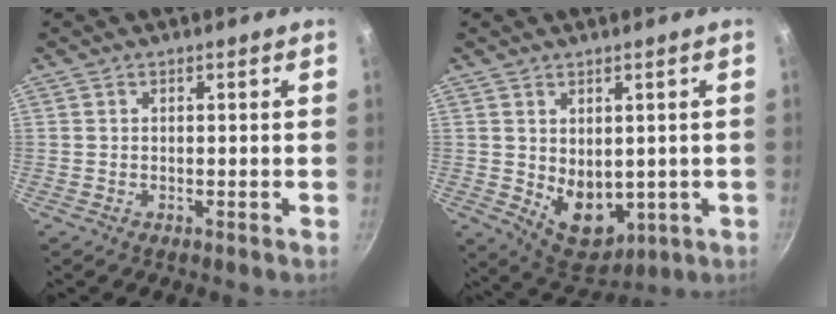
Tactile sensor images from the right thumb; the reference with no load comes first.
{"total": 9.4, "force": [0.0, 6.6, 6.7], "torque": [-0.070, -0.024, 0.025]}